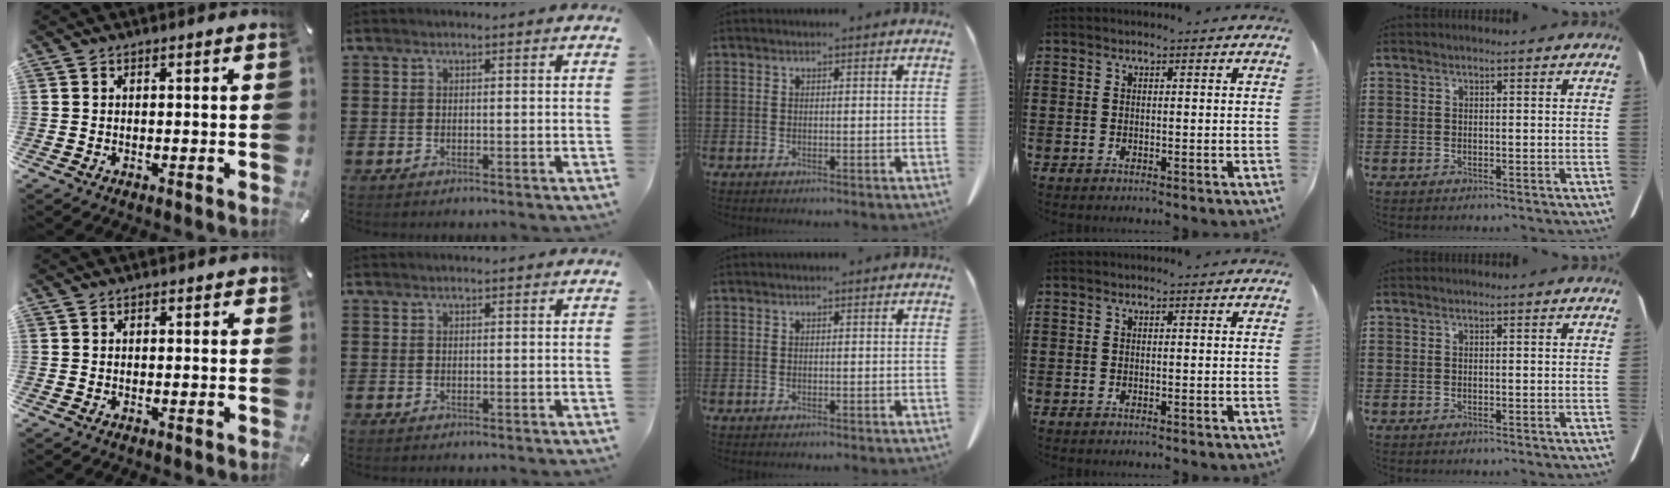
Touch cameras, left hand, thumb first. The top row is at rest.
{"thumb": {"total": 1.0, "force": [0.4, 0.8, 0.4], "torque": [0.000, 0.002, 0.004]}}